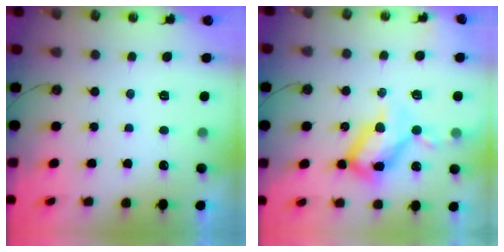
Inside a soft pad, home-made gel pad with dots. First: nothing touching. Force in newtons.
{"total": 17.7, "press": 17.6, "slide": 1.5}